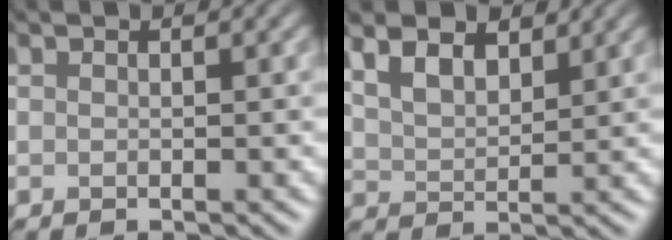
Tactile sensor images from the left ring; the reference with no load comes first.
{"total": 4.7, "force": [3.0, 2.1, 3.0], "torque": [-0.063, 0.016, 0.048]}